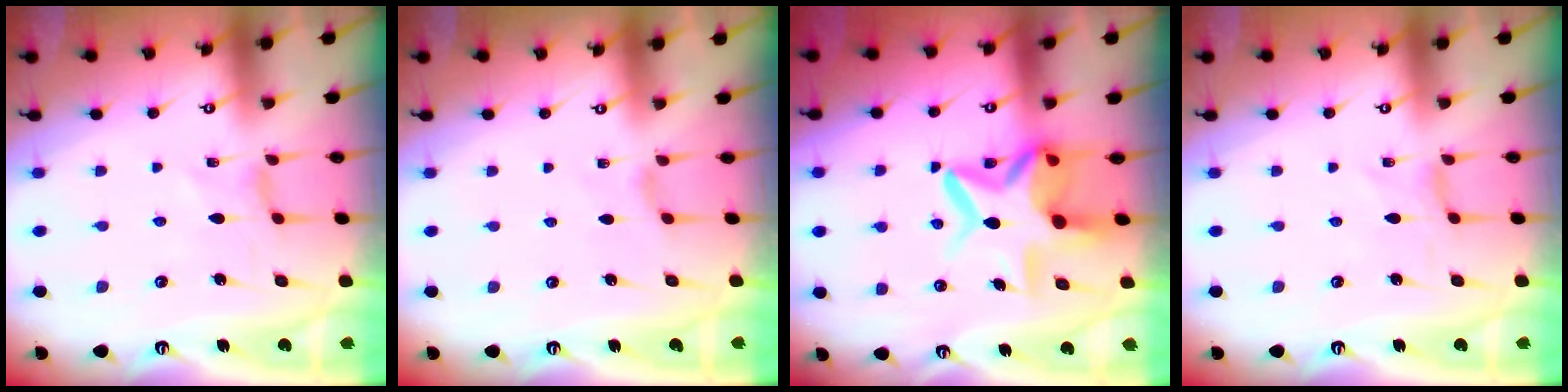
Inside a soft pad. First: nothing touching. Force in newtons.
{"total": 1.4, "press": 1.3, "slide": 0.4}
{"total": 13.7, "press": 13.6, "slide": 1.9}
{"total": 0.0}